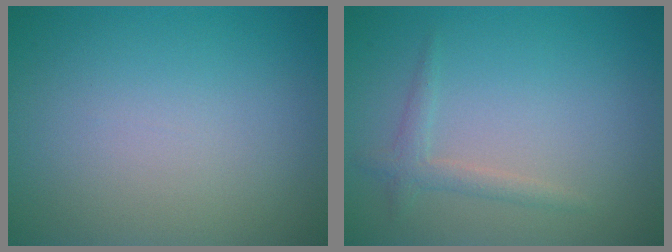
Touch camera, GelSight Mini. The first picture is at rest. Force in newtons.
{"total": 1.5, "press": 1.5, "slide": 0.0}